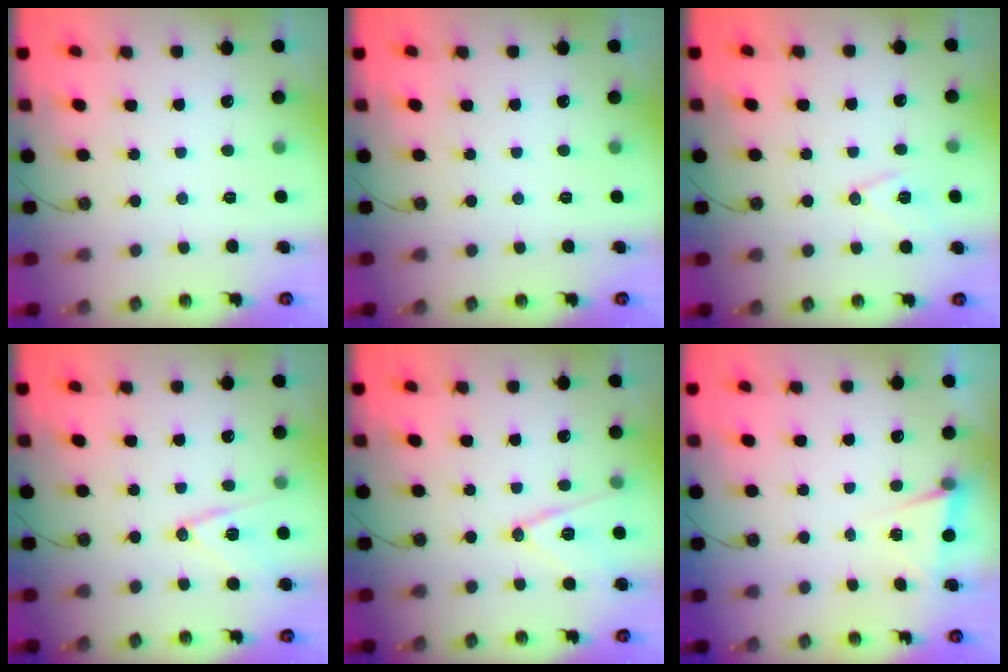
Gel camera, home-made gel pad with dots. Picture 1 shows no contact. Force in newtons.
{"total": 0.0}
{"total": 9.2, "press": 8.5, "slide": 3.6}
{"total": 12.1, "press": 11.7, "slide": 3.1}
{"total": 12.1, "press": 11.6, "slide": 3.5}
{"total": 3.8, "press": 2.2, "slide": 3.2}